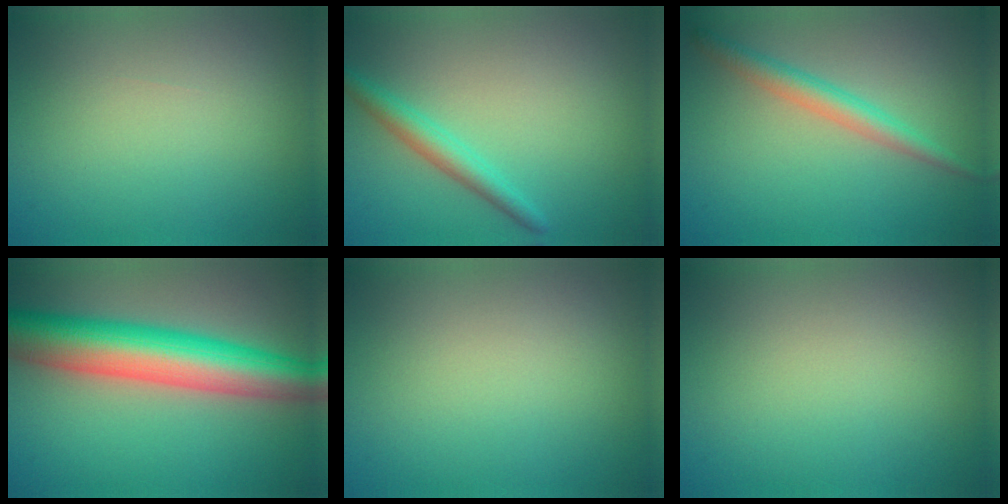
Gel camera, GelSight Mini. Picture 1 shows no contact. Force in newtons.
{"total": 2.4, "press": 2.4, "slide": 0.1}
{"total": 2.6, "press": 2.6, "slide": 0.1}
{"total": 9.9, "press": 9.9, "slide": 0.4}
{"total": 0.0}
{"total": 0.0}